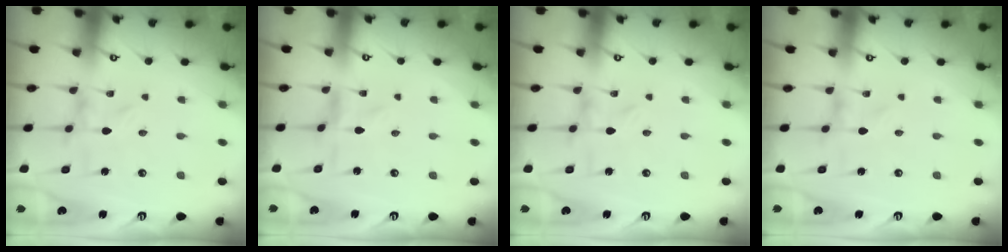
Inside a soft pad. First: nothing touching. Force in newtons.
{"total": 0.5, "press": 0.5, "slide": 0.2}
{"total": 0.0}
{"total": 0.0}